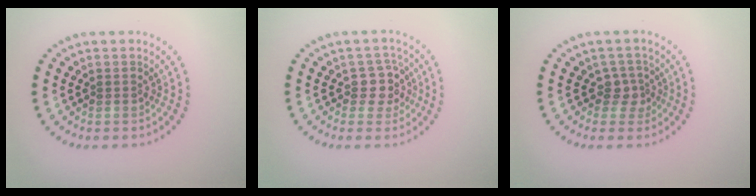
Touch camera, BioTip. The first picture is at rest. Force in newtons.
{"total": 2.3, "press": 2.0, "slide": 1.2}
{"total": 1.8, "press": 1.3, "slide": 1.2}